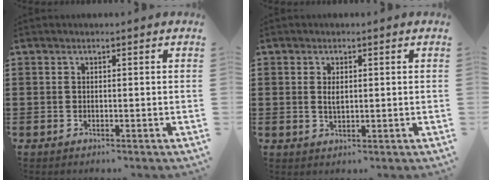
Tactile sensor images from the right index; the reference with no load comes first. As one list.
[{"total": 2.3, "force": [0.3, 0.9, 2.1], "torque": [-0.044, 0.003, 0.005]}]